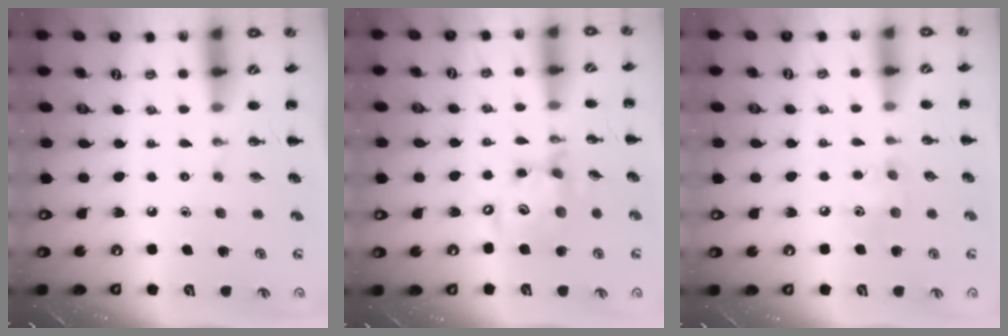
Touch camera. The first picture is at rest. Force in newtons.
{"total": 13.2, "press": 12.9, "slide": 3.1}
{"total": 6.2, "press": 6.1, "slide": 1.2}